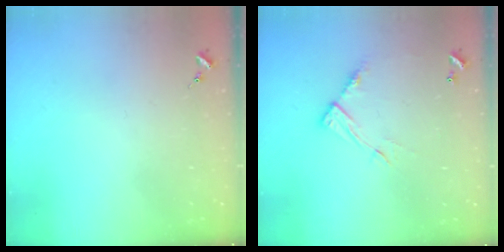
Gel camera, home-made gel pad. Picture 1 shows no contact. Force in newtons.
{"total": 10.0, "press": 10.0, "slide": 0.5}